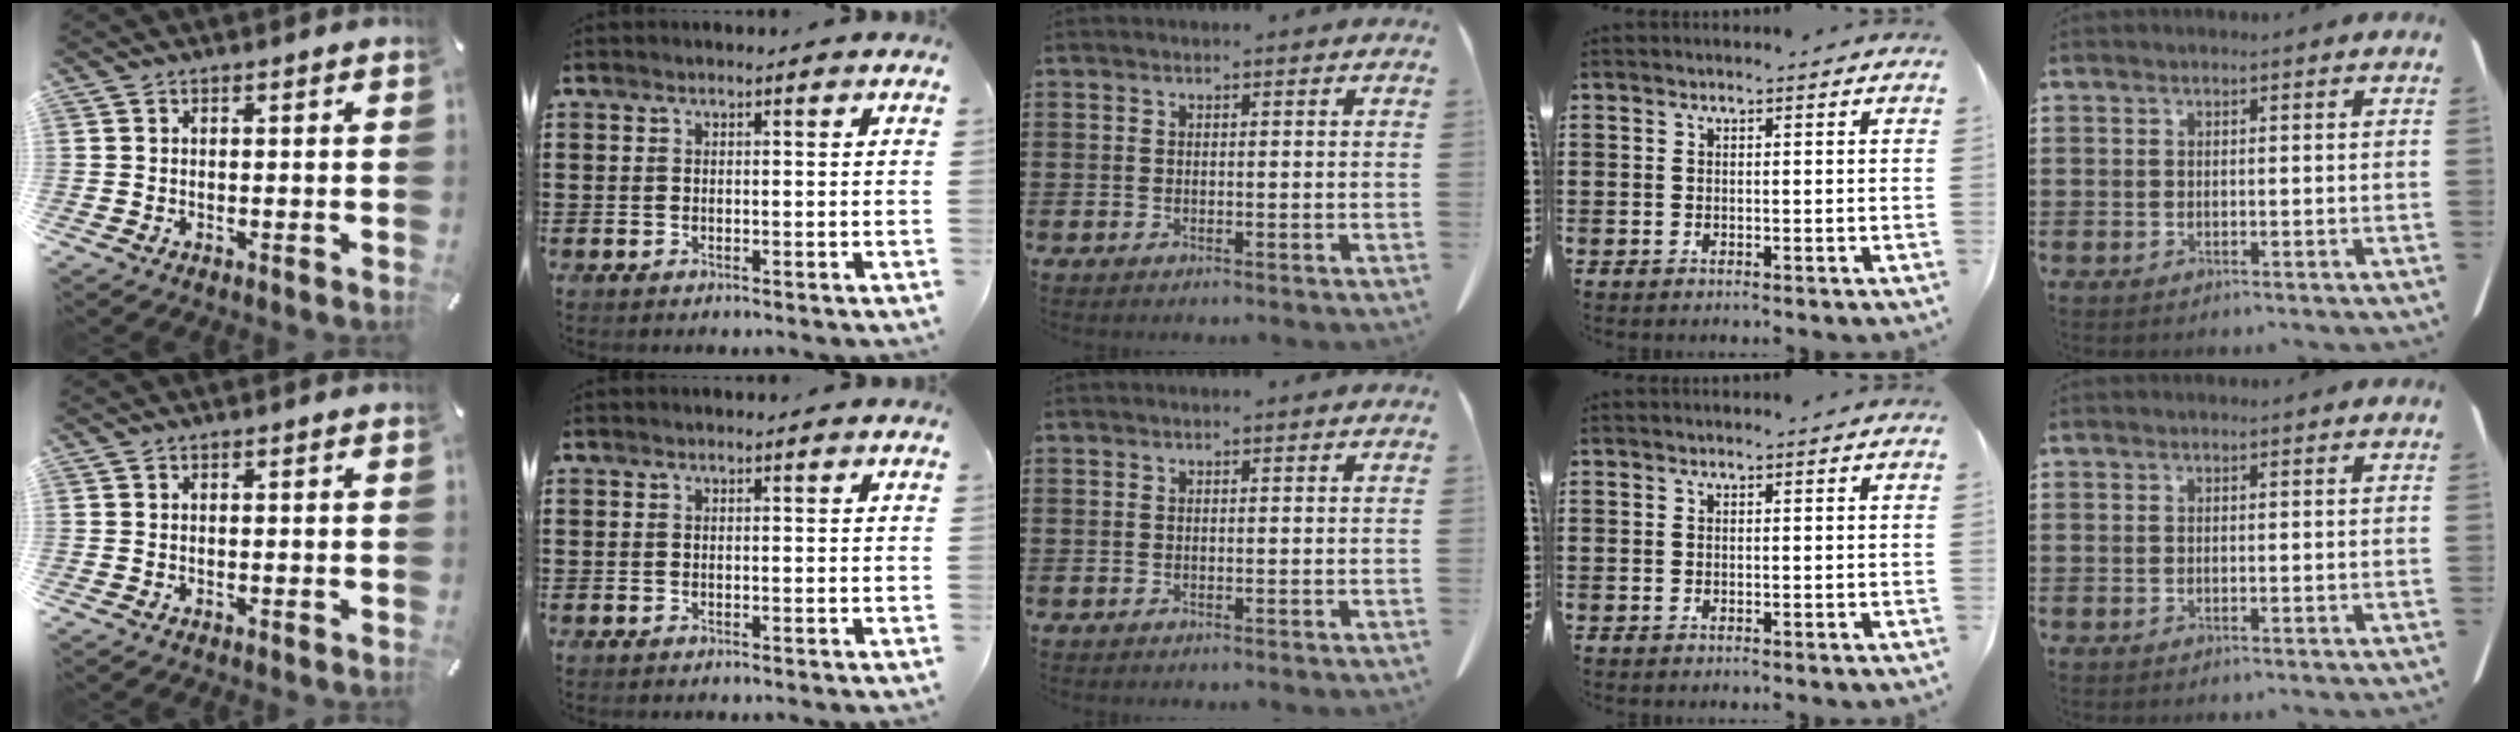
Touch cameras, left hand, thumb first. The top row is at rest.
{}